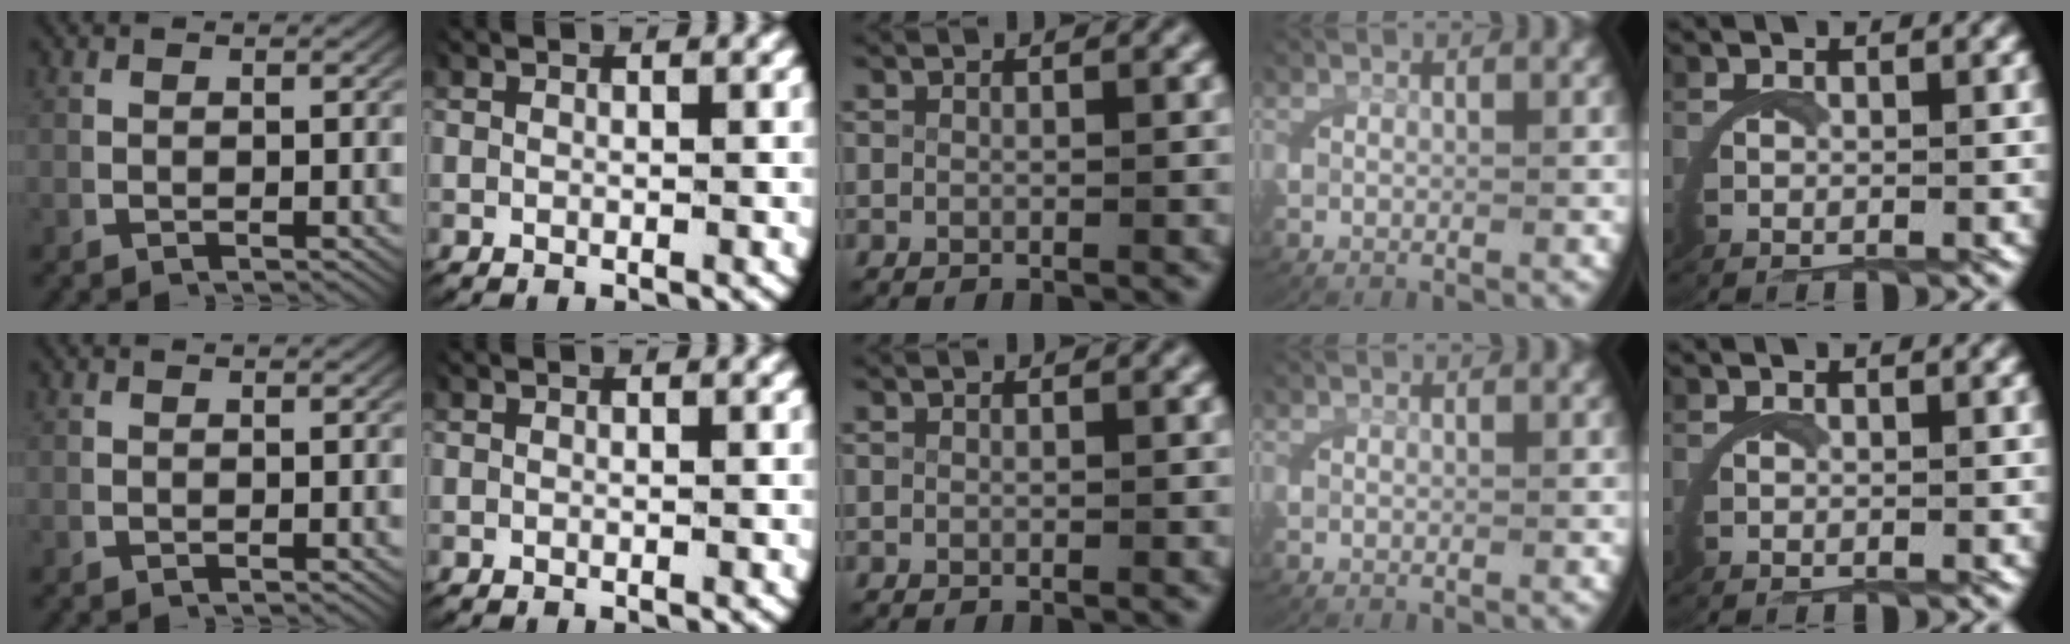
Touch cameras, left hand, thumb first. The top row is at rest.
{}